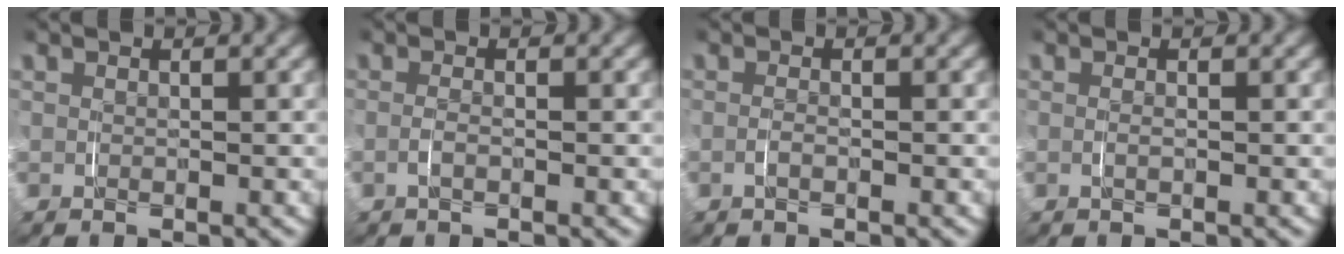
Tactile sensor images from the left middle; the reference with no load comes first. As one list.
[{"total": 1.5, "force": [0.1, -1.4, -0.6], "torque": [0.019, 0.005, -0.002]}, {"total": 1.1, "force": [-0.1, -1.0, -0.5], "torque": [0.013, 0.002, -0.004]}, {"total": 1.0, "force": [0.1, -1.0, -0.3], "torque": [0.012, 0.002, 0.002]}]